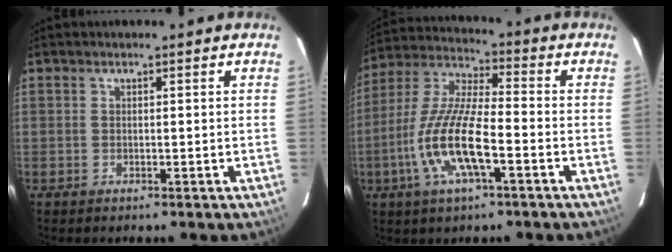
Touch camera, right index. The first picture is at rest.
{"total": 14.2, "force": [-5.2, 3.5, 12.8], "torque": [-0.270, -0.009, -0.104]}